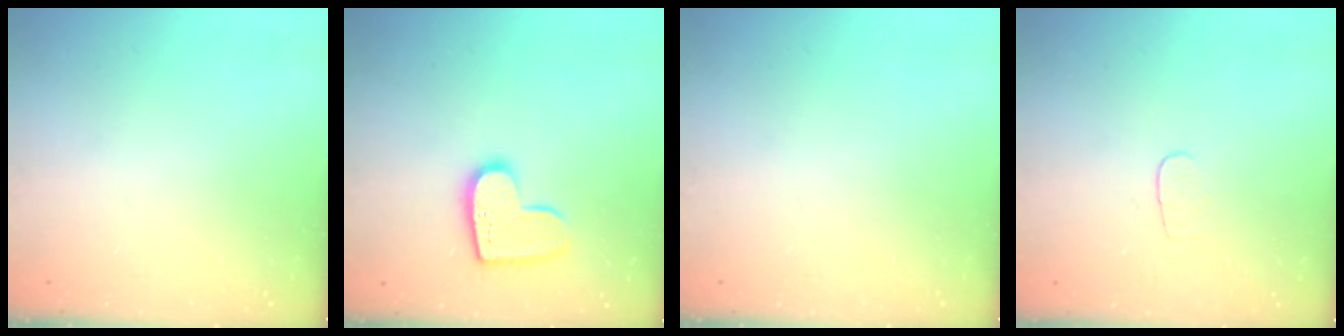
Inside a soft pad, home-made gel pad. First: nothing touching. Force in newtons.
{"total": 12.7, "press": 12.6, "slide": 0.8}
{"total": 0.0}
{"total": 4.0, "press": 4.0, "slide": 0.3}